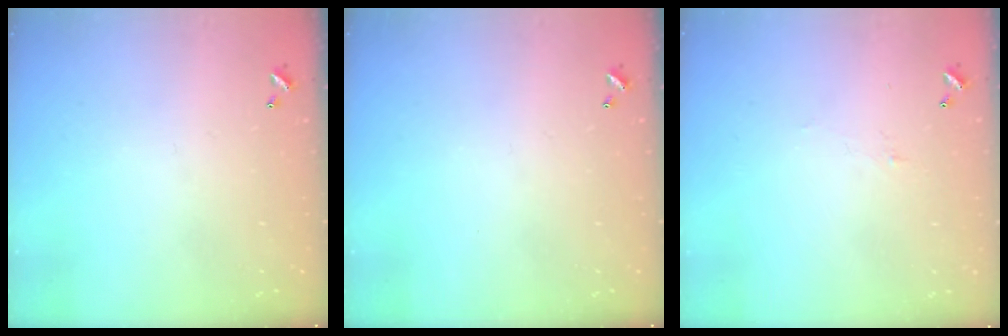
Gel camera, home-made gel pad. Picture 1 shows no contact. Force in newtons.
{"total": 0.0}
{"total": 1.5, "press": 1.3, "slide": 0.6}